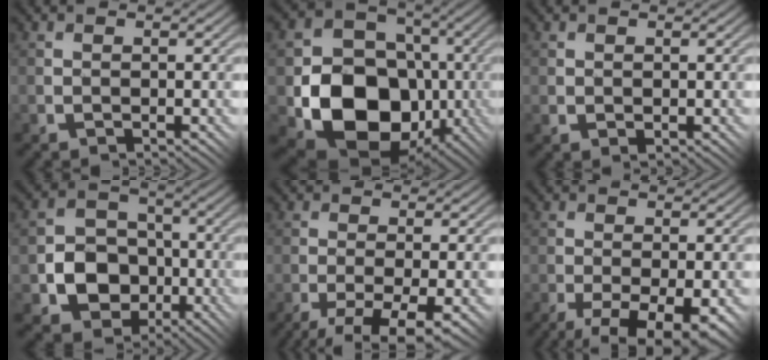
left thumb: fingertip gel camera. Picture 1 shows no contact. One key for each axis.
{"total": 14.2, "fx": -3.5, "fy": 11.2, "fz": 8.1, "tx": -0.143, "ty": -0.029, "tz": -0.065}
{"total": 0.8, "fx": 0.2, "fy": 0.5, "fz": 0.6, "tx": -0.014, "ty": -0.003, "tz": 0.008}
{"total": 9.1, "fx": -2.7, "fy": 7.6, "fz": 4.3, "tx": -0.082, "ty": -0.021, "tz": -0.076}
{"total": 7.9, "fx": -5.0, "fy": 1.7, "fz": 5.9, "tx": -0.115, "ty": -0.025, "tz": -0.072}
{"total": 9.7, "fx": -5.7, "fy": 3.6, "fz": 7.0, "tx": -0.098, "ty": -0.026, "tz": -0.073}